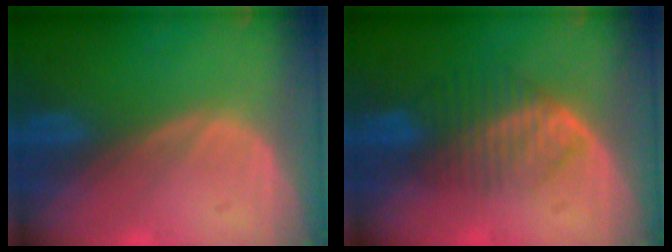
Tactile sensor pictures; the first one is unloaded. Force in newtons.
{"total": 6.7, "press": 5.9, "slide": 3.2}